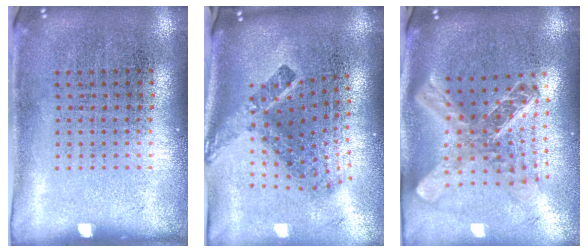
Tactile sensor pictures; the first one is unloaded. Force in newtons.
{"total": 2.6, "press": 1.6, "slide": 2.0}
{"total": 2.6, "press": 1.9, "slide": 1.7}